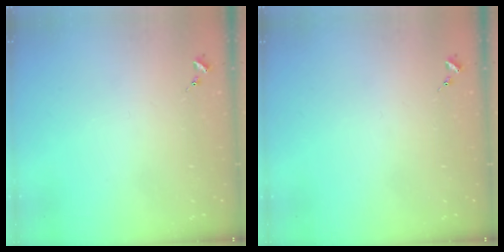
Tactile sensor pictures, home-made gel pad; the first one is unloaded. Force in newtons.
{"total": 0.0}